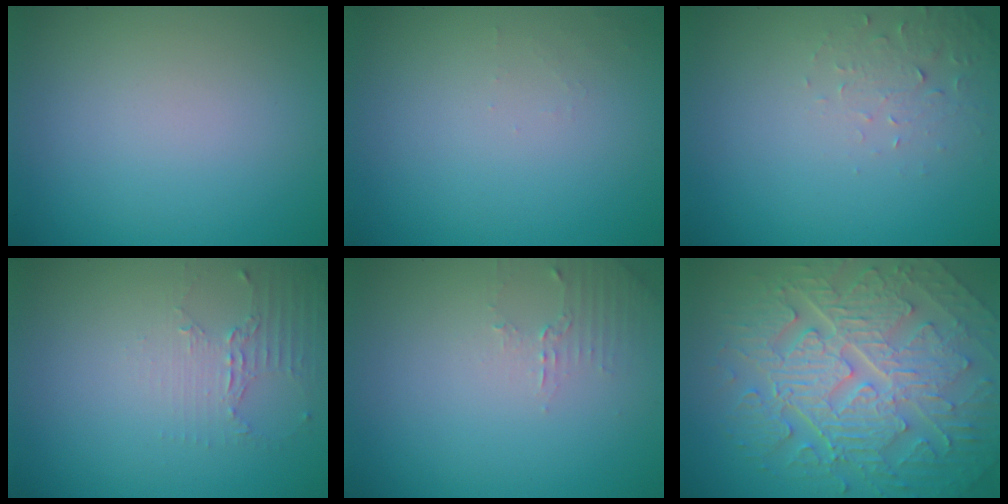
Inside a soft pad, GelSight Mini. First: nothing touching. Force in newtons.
{"total": 0.7, "press": 0.7, "slide": 0.1}
{"total": 1.9, "press": 1.8, "slide": 0.4}
{"total": 2.0, "press": 1.5, "slide": 1.4}
{"total": 1.4, "press": 1.4, "slide": 0.4}
{"total": 9.9, "press": 6.6, "slide": 7.3}